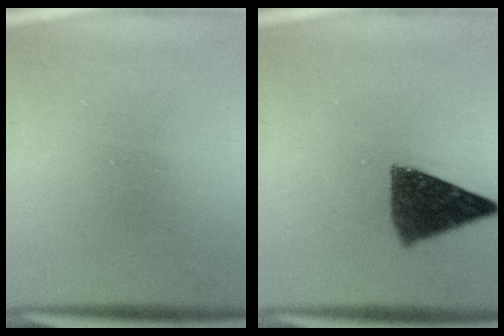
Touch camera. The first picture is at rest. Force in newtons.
{"total": 9.7}